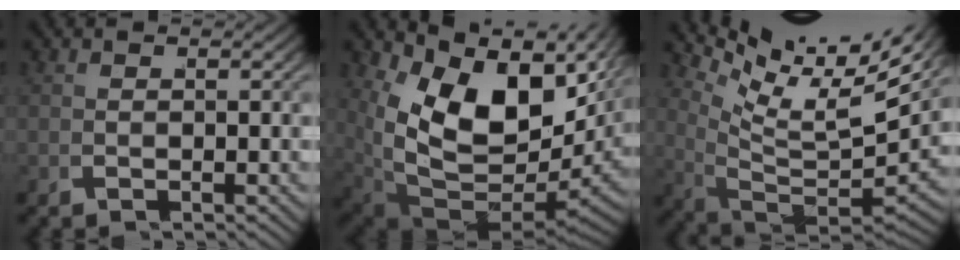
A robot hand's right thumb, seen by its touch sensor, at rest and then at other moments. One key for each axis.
{"total": 18.2, "fx": 1.4, "fy": 11.7, "fz": 14.0, "tx": -0.268, "ty": -0.051, "tz": 0.050}
{"total": 12.7, "fx": 4.7, "fy": 6.8, "fz": 9.7, "tx": -0.166, "ty": -0.020, "tz": 0.079}